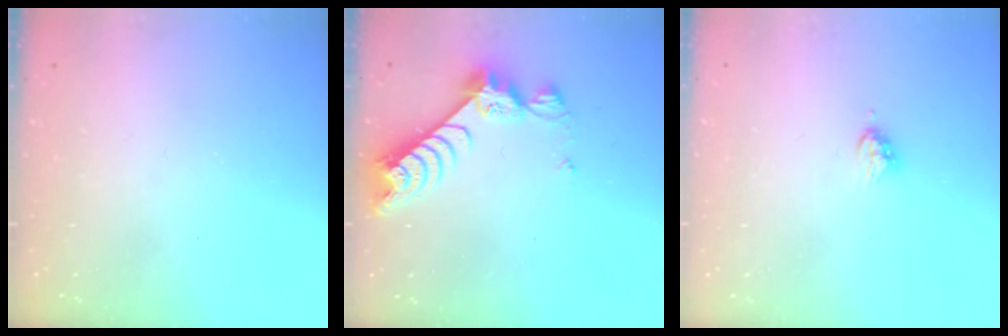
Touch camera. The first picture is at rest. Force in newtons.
{"total": 9.0, "press": 8.9, "slide": 0.9}
{"total": 4.2, "press": 4.1, "slide": 0.5}